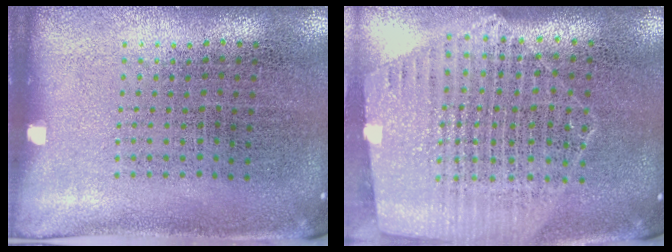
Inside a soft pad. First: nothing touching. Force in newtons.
{"total": 1.4, "press": 1.4, "slide": 0.3}